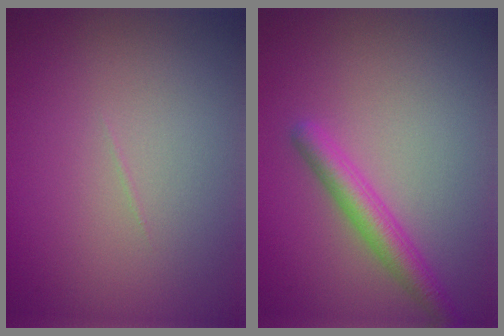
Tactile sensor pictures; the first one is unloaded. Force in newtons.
{"total": 2.9, "press": 2.9, "slide": 0.1}